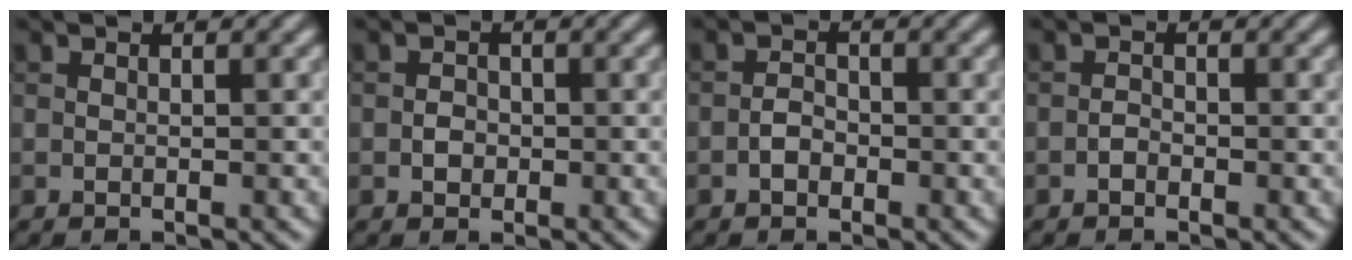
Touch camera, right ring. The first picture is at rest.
{"total": 1.1, "force": [-0.3, 0.9, 0.5], "torque": [-0.005, 0.000, -0.007]}
{"total": 1.3, "force": [-0.7, 0.9, 0.7], "torque": [-0.013, 0.005, -0.015]}
{"total": 0.7, "force": [-0.4, 0.4, 0.3], "torque": [-0.007, 0.001, -0.010]}